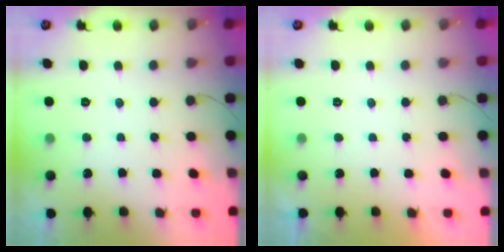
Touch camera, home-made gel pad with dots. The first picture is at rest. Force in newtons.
{"total": 2.3, "press": 2.3, "slide": 0.4}